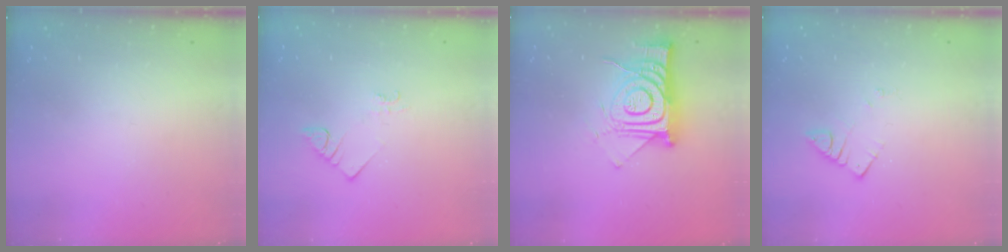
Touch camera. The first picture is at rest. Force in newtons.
{"total": 2.1, "press": 2.0, "slide": 0.5}
{"total": 14.7, "press": 14.6, "slide": 1.2}
{"total": 2.8, "press": 2.7, "slide": 0.3}